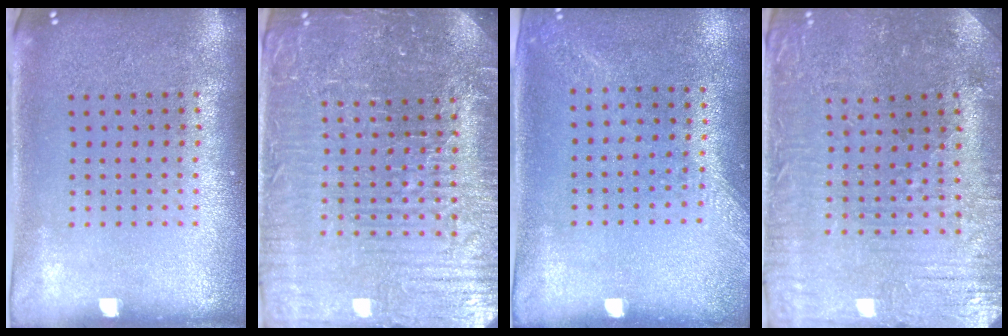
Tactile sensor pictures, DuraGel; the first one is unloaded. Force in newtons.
{"total": 5.4, "press": 5.1, "slide": 1.8}
{"total": 1.3, "press": 1.2, "slide": 0.5}
{"total": 1.3, "press": 1.3, "slide": 0.4}